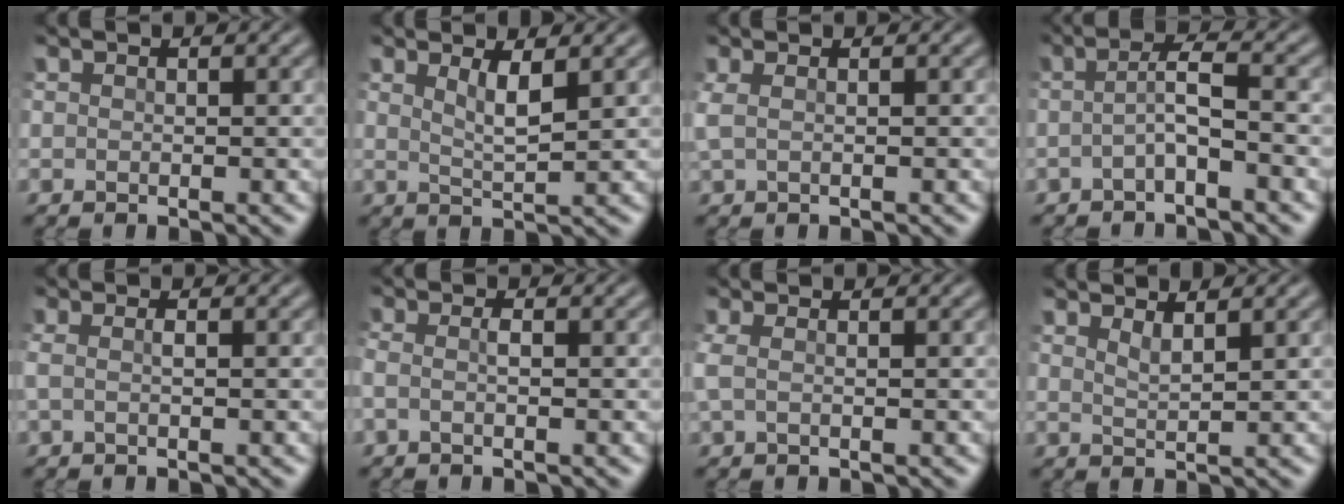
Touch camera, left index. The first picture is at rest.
{"total": 2.4, "force": [0.9, 0.6, 2.1], "torque": [-0.034, -0.008, 0.014]}
{"total": 1.4, "force": [0.3, 0.5, 1.2], "torque": [-0.026, 0.004, 0.002]}
{"total": 2.5, "force": [-1.0, 0.3, 2.3], "torque": [-0.047, 0.005, -0.027]}
{"total": 1.1, "force": [-0.2, 0.1, 1.0], "torque": [-0.026, 0.001, -0.008]}
{"total": 1.3, "force": [-0.5, 0.2, 1.2], "torque": [-0.028, -0.001, -0.015]}
{"total": 1.4, "force": [0.1, 0.5, 1.3], "torque": [-0.031, 0.006, -0.006]}
{"total": 1.5, "force": [1.1, 0.4, 1.0], "torque": [-0.015, -0.002, 0.015]}